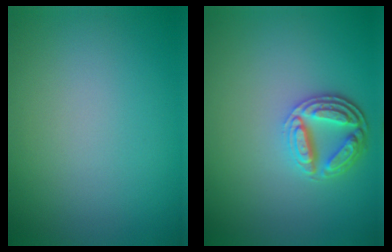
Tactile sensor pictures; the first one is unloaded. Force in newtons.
{"total": 4.1, "press": 3.3, "slide": 2.5}